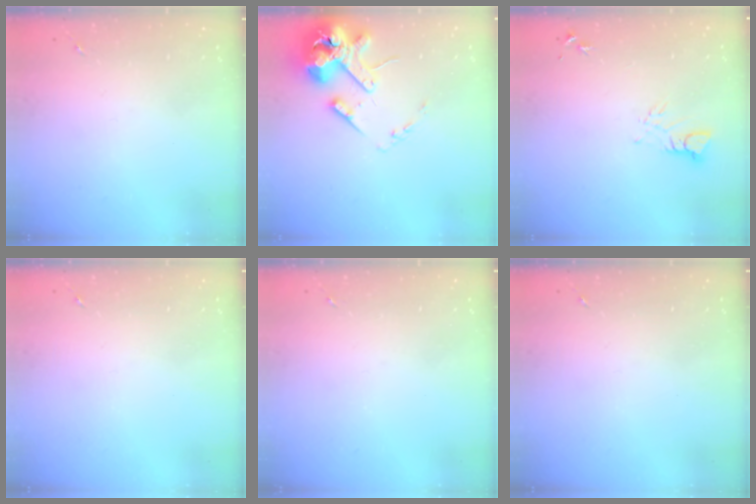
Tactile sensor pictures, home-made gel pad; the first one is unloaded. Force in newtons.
{"total": 15.9, "press": 15.7, "slide": 2.5}
{"total": 3.4, "press": 3.4, "slide": 0.3}
{"total": 0.0}
{"total": 0.0}
{"total": 0.0}